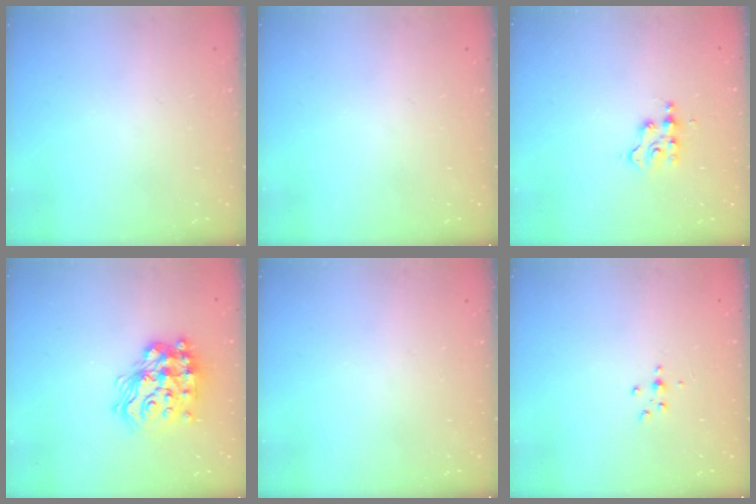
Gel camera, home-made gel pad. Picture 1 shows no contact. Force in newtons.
{"total": 0.0}
{"total": 2.8, "press": 2.8, "slide": 0.3}
{"total": 17.8, "press": 17.8, "slide": 1.4}
{"total": 0.0}
{"total": 2.9, "press": 2.9, "slide": 0.4}